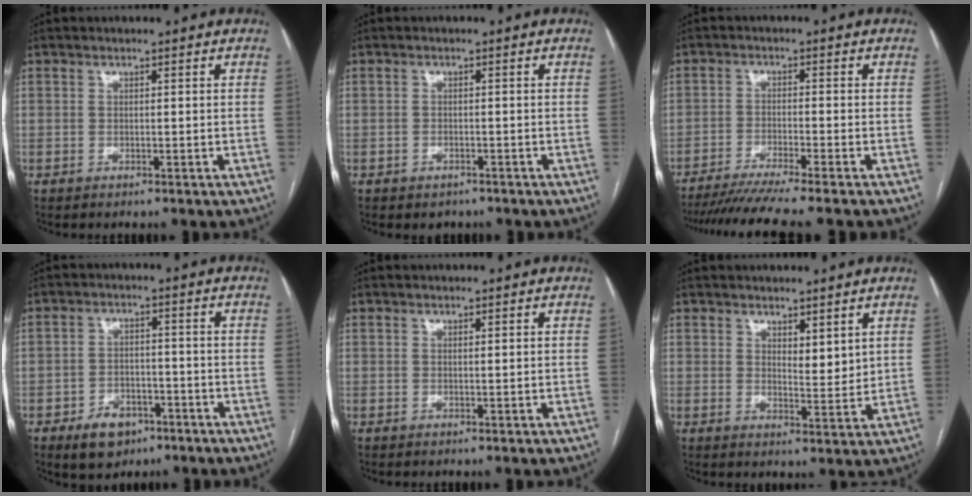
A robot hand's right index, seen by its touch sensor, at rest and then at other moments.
{"total": 1.9, "force": [-1.4, 1.3, 0.4], "torque": [-0.009, 0.003, -0.013]}
{"total": 10.2, "force": [-8.7, -1.5, 5.1], "torque": [-0.062, -0.029, -0.137]}
{"total": 6.3, "force": [-3.8, 4.0, 3.1], "torque": [-0.054, 0.004, -0.053]}
{"total": 0.0}
{"total": 3.5, "force": [2.3, 1.2, 2.3], "torque": [-0.037, -0.014, 0.044]}